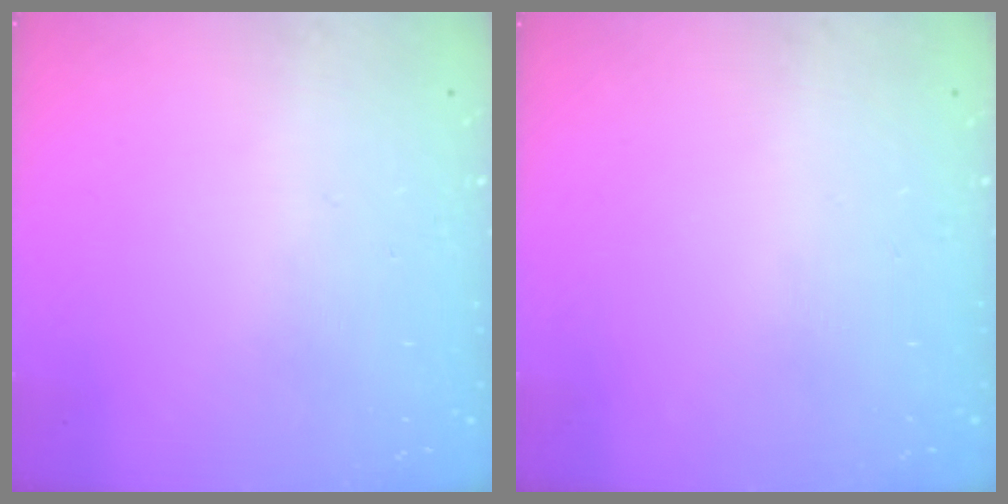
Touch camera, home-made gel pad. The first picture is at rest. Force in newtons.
{"total": 0.0}